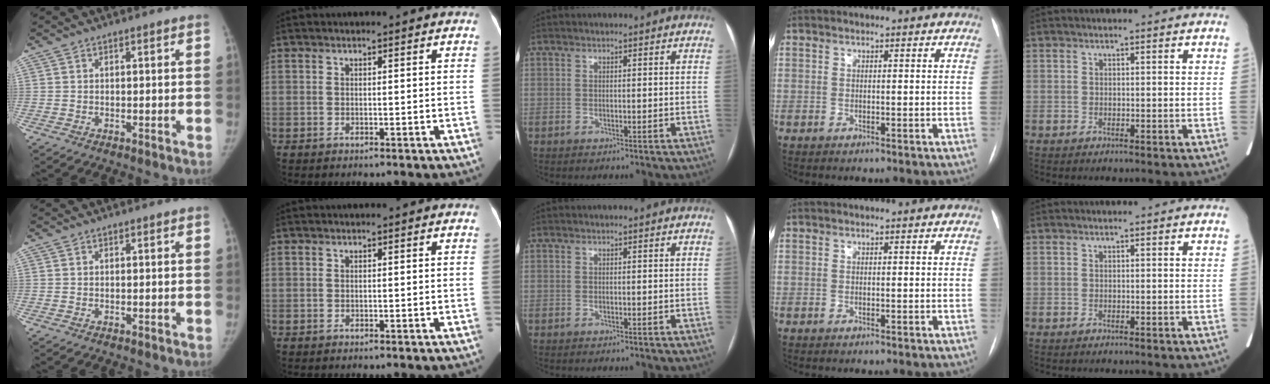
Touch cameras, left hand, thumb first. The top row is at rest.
{}